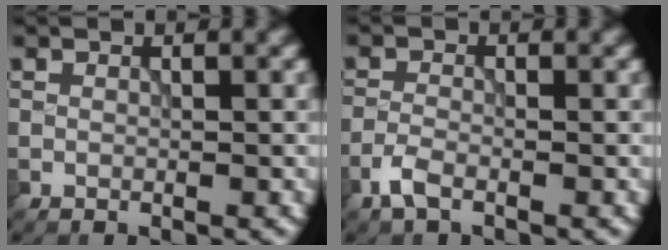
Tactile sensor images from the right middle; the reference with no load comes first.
{"total": 1.9, "force": [-1.3, 0.6, 1.2], "torque": [-0.031, -0.001, -0.033]}